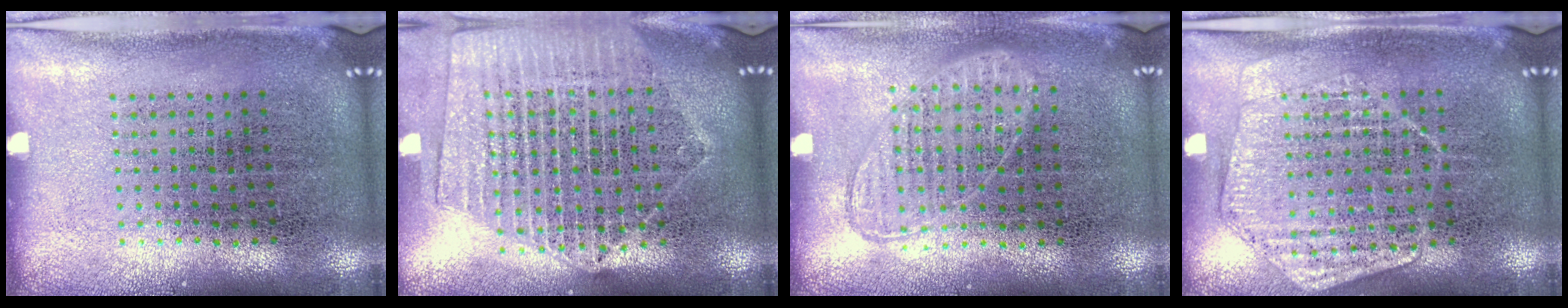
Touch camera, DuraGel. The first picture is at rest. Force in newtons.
{"total": 2.1, "press": 1.9, "slide": 0.9}
{"total": 0.9, "press": 0.9, "slide": 0.3}
{"total": 1.4, "press": 1.4, "slide": 0.3}